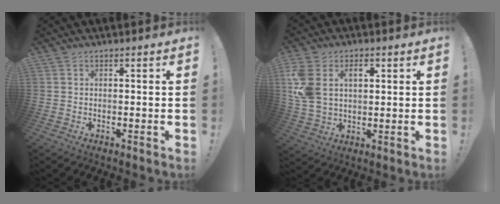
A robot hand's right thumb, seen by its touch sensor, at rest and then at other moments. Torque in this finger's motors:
{"motor_torque": [1.70, 1.83, 1.12, 0.40, 0.19]}